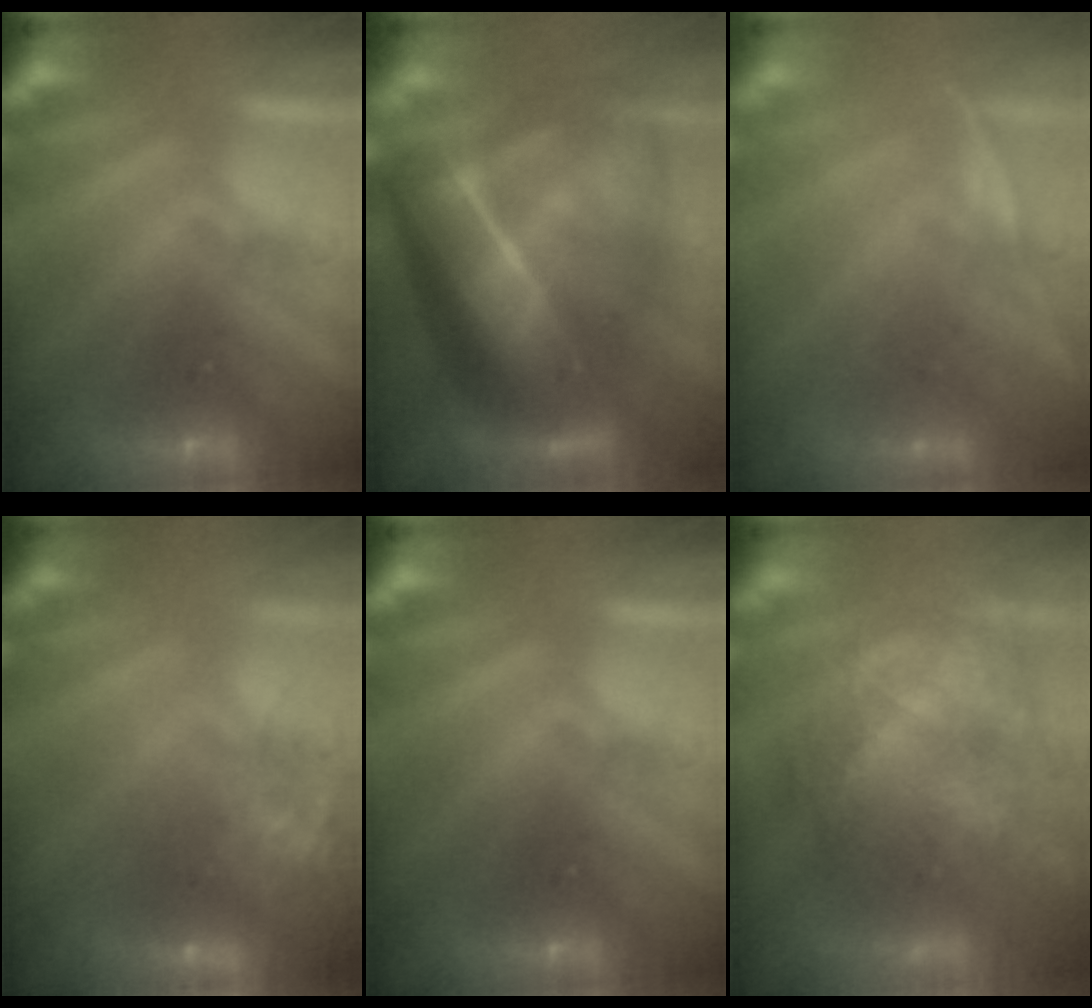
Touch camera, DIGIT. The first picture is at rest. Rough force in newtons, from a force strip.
{"total": 7.6}
{"total": 1.9}
{"total": 7.0}
{"total": 0.0}
{"total": 7.8}